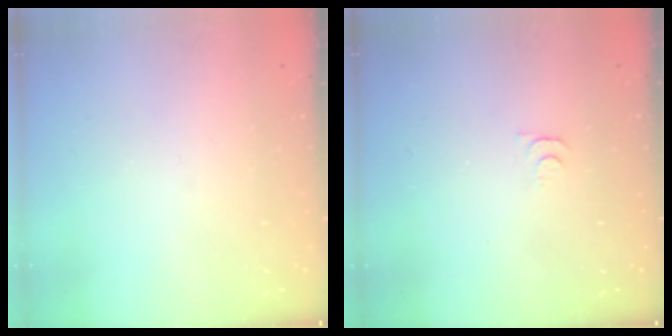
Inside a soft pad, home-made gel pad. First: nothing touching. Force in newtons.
{"total": 5.2, "press": 5.1, "slide": 0.5}